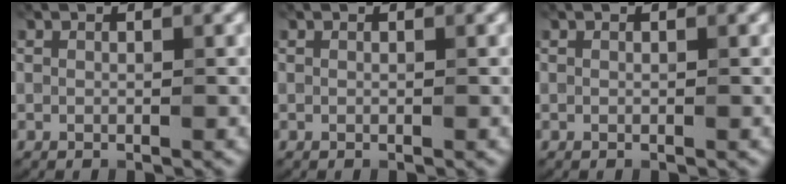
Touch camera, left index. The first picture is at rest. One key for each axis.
{"total": 0.0}
{"total": 0.0}